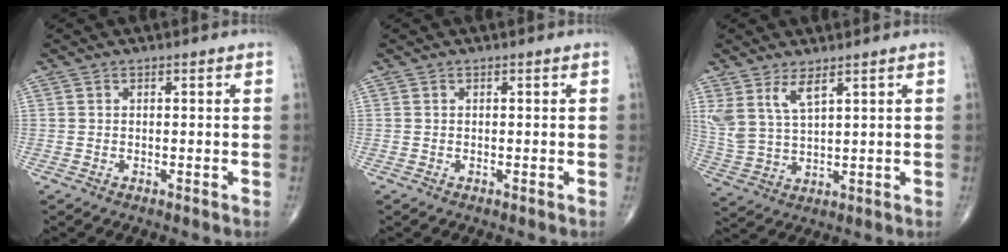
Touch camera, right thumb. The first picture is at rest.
{"total": 0.0}
{"total": 7.0, "force": [4.2, 2.5, 5.1], "torque": [-0.109, -0.021, 0.095]}